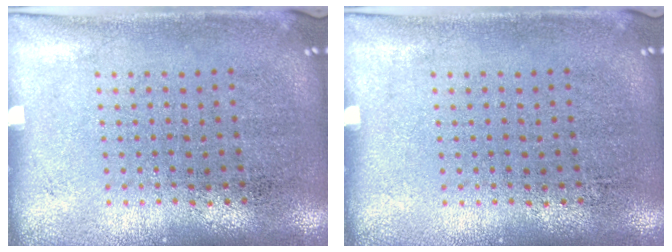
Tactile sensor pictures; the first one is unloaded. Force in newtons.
{"total": 0.0}